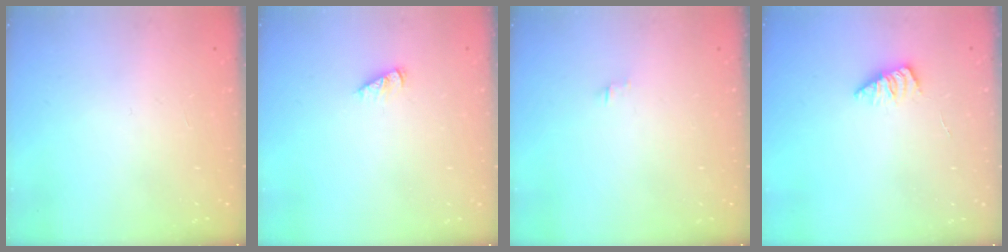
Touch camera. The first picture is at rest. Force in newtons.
{"total": 2.0, "press": 2.0, "slide": 0.3}
{"total": 0.0}
{"total": 1.7, "press": 1.6, "slide": 0.4}